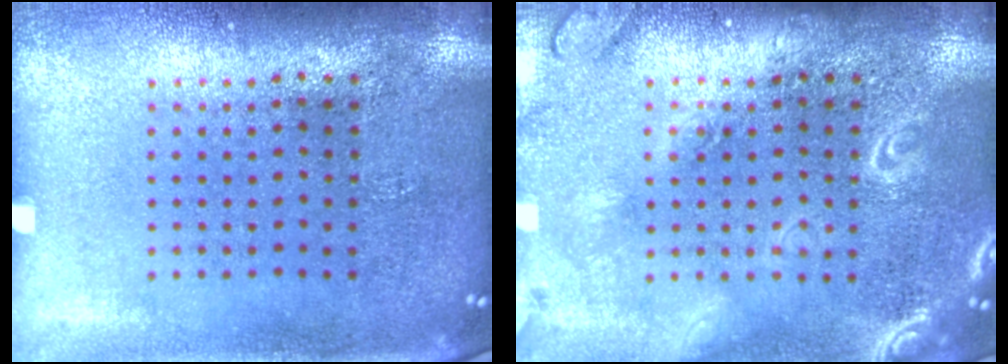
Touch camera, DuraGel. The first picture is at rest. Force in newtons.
{"total": 2.1, "press": 2.1, "slide": 0.2}